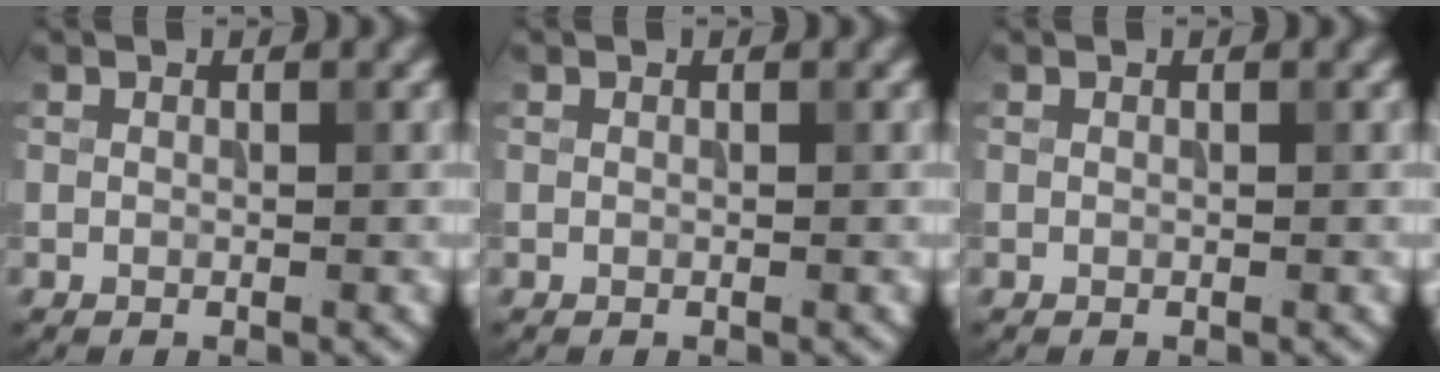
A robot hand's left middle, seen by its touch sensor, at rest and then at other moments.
{"total": 0.0}
{"total": 0.0}